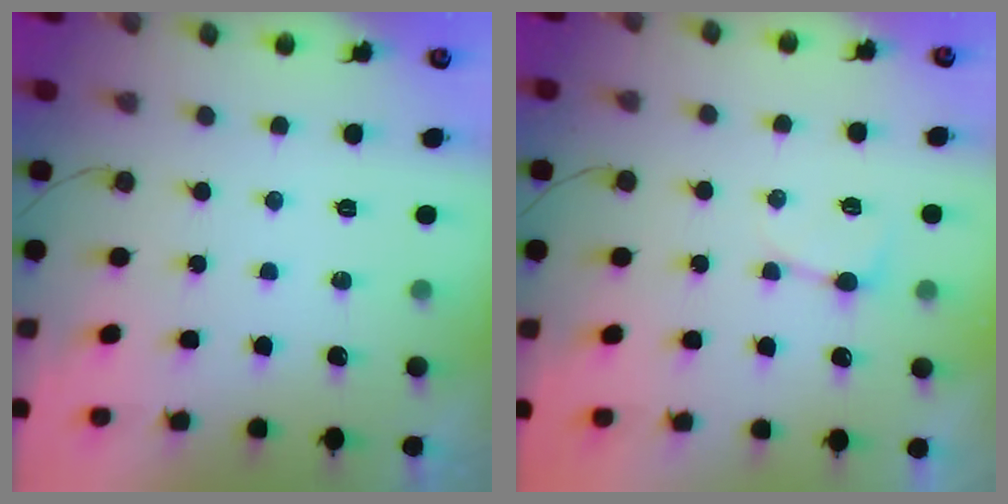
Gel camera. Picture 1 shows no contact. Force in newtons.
{"total": 3.6, "press": 3.5, "slide": 0.5}